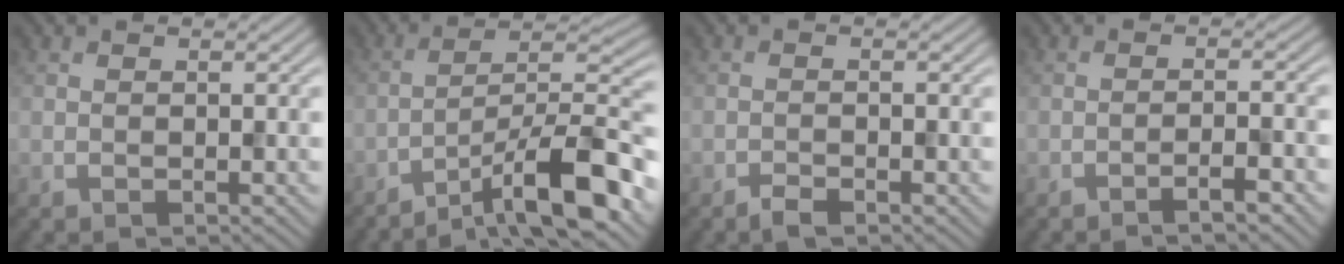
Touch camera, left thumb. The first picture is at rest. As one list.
[{"total": 13.1, "force": [-8.5, 2.9, 9.6], "torque": [-0.141, 0.013, -0.151]}, {"total": 1.3, "force": [-1.2, 0.2, 0.6], "torque": [-0.012, 0.000, -0.024]}, {"total": 2.8, "force": [-2.0, 0.1, 1.9], "torque": [-0.029, 0.010, -0.042]}]